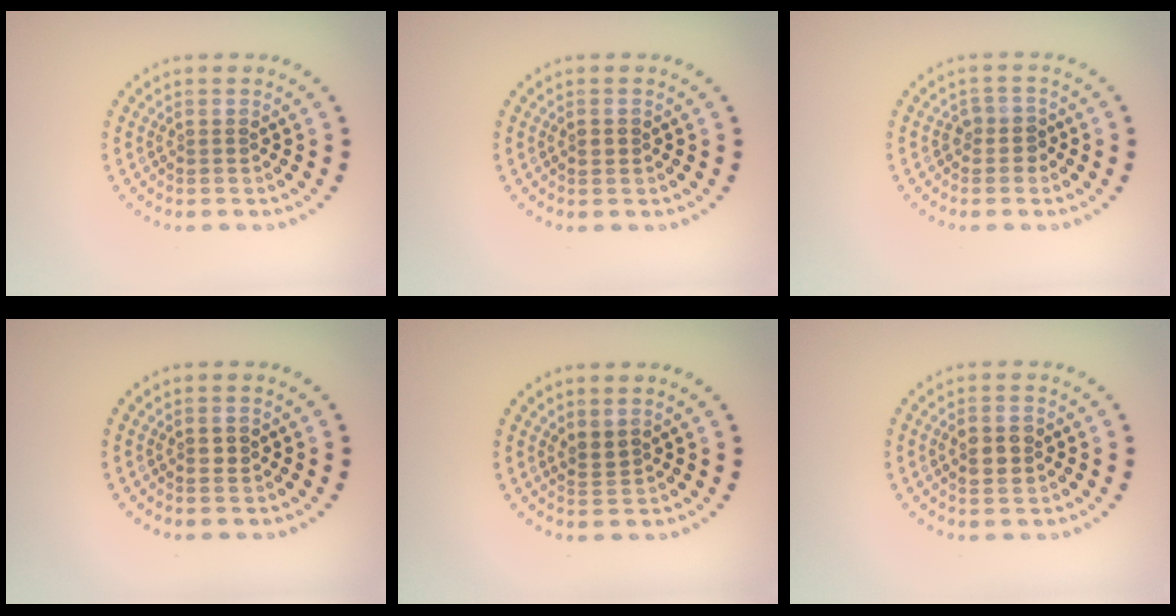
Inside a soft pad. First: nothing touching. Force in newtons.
{"total": 1.0, "press": 1.0, "slide": 0.0}
{"total": 1.5, "press": 1.2, "slide": 0.9}
{"total": 0.9, "press": 0.9, "slide": 0.2}
{"total": 1.5, "press": 1.2, "slide": 0.9}
{"total": 2.3, "press": 2.3, "slide": 0.2}